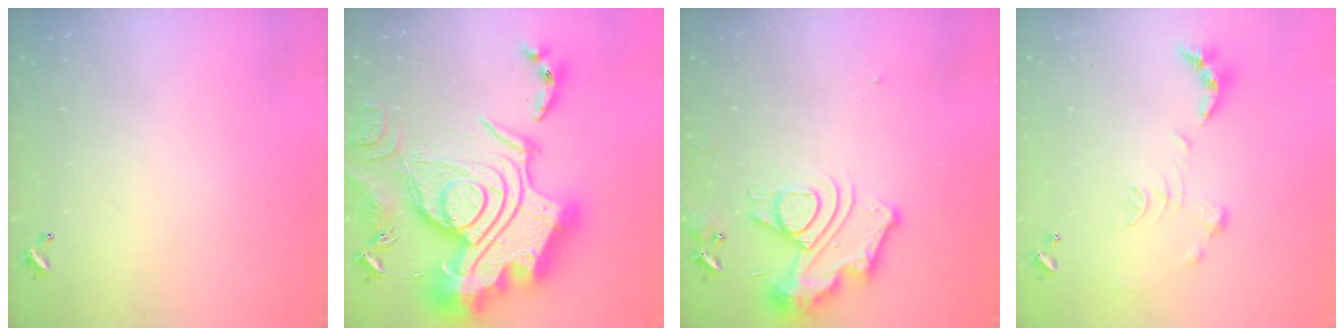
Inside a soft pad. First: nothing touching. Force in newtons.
{"total": 0.7, "press": 0.7, "slide": 0.1}
{"total": 13.0, "press": 12.9, "slide": 1.3}
{"total": 1.1, "press": 1.0, "slide": 0.4}